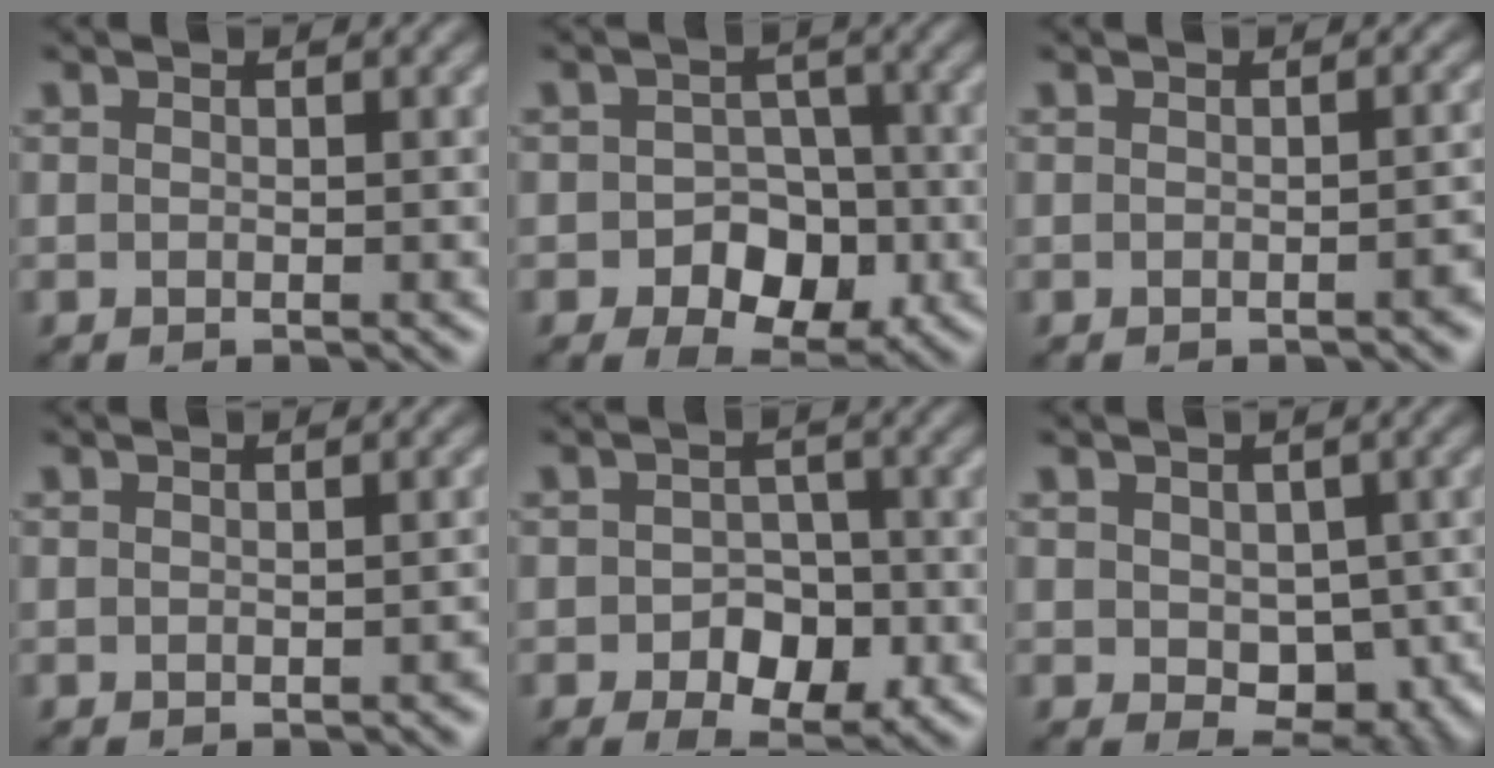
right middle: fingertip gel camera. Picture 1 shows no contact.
{"total": 6.3, "force": [-2.1, 4.3, 4.0], "torque": [-0.056, -0.004, -0.037]}
{"total": 1.9, "force": [-0.5, 0.5, 1.8], "torque": [-0.014, 0.004, -0.005]}
{"total": 1.0, "force": [-0.4, 0.2, 0.9], "torque": [-0.010, 0.001, -0.003]}
{"total": 4.9, "force": [-1.7, 3.3, 3.3], "torque": [-0.046, -0.006, -0.030]}
{"total": 6.0, "force": [-0.6, 4.1, 4.4], "torque": [-0.061, -0.014, 0.000]}